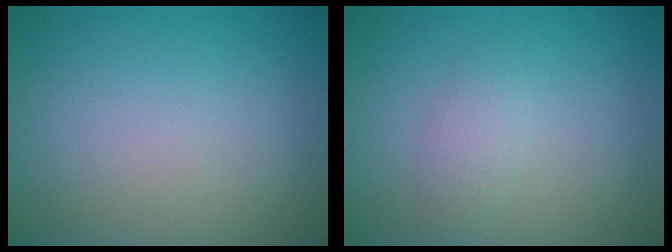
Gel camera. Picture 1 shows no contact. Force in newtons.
{"total": 1.6, "press": 1.6, "slide": 0.1}